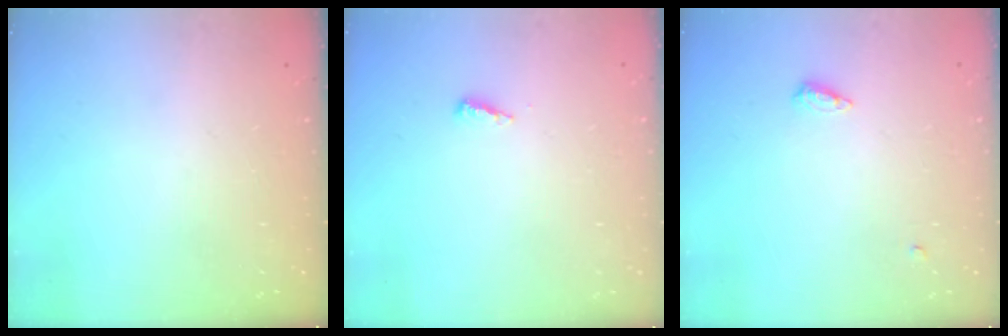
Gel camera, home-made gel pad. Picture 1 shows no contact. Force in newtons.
{"total": 3.1, "press": 3.1, "slide": 0.3}
{"total": 5.5, "press": 5.4, "slide": 1.0}